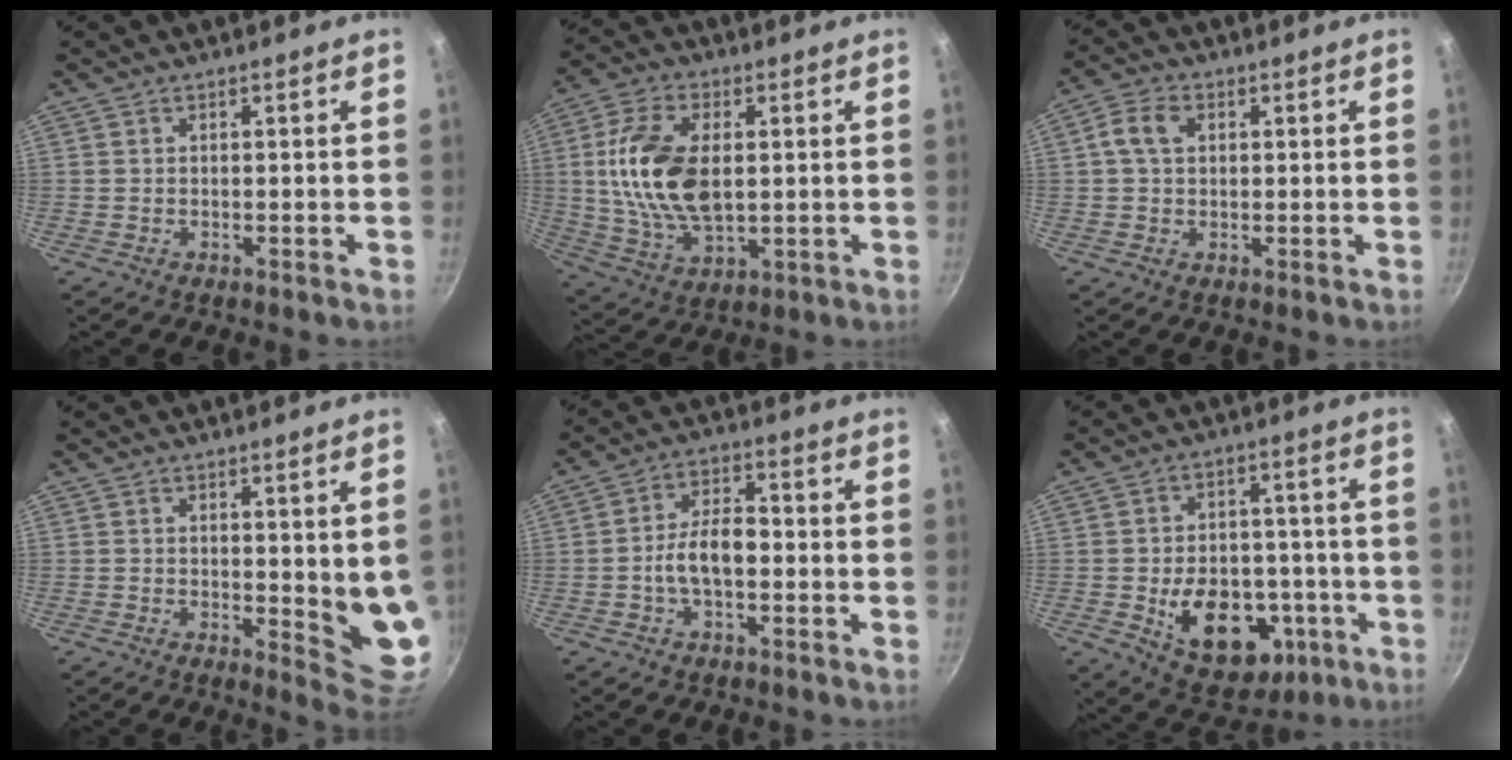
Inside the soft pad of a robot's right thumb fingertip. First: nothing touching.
{"total": 16.6, "force": [1.7, 9.5, 13.6], "torque": [-0.250, -0.002, 0.034]}
{"total": 5.2, "force": [1.2, 3.8, 3.3], "torque": [-0.051, 0.011, 0.014]}
{"total": 7.6, "force": [0.9, 2.5, 7.1], "torque": [-0.072, -0.029, 0.014]}
{"total": 7.9, "force": [-1.5, 4.3, 6.5], "torque": [-0.100, 0.033, -0.033]}
{"total": 17.2, "force": [-4.7, 12.1, 11.4], "torque": [-0.132, 0.022, -0.050]}